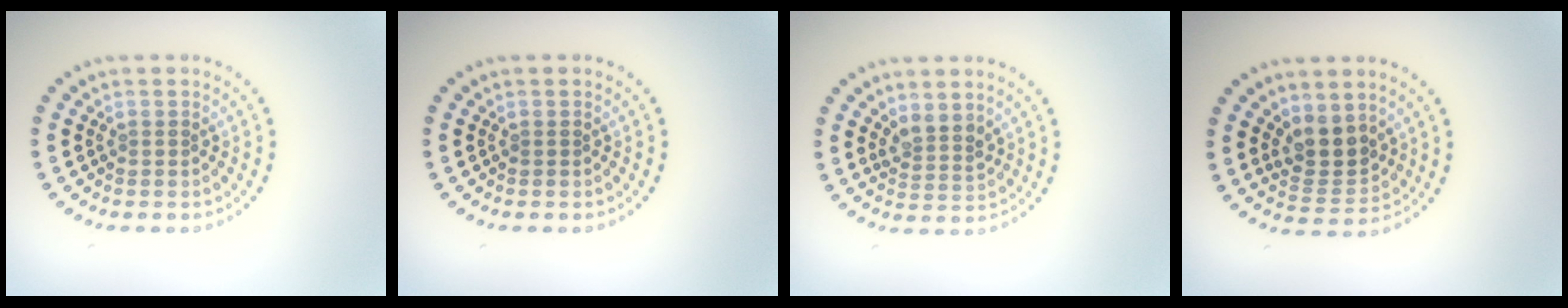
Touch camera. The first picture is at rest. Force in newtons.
{"total": 0.0}
{"total": 2.2, "press": 1.8, "slide": 1.3}
{"total": 3.7, "press": 3.3, "slide": 1.6}